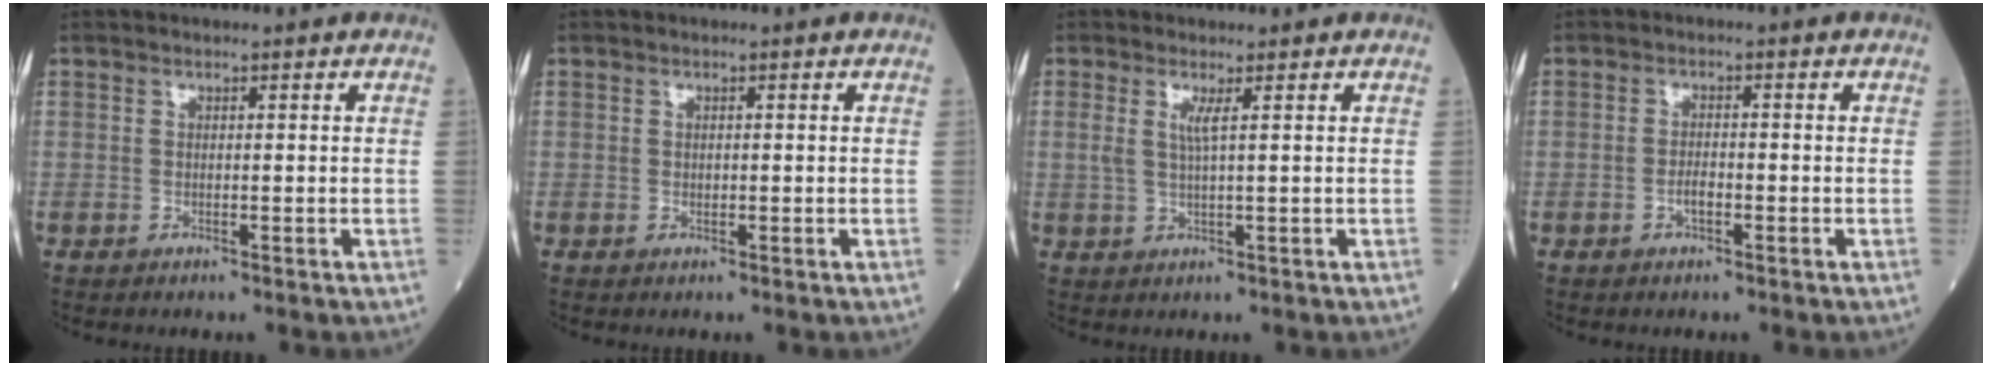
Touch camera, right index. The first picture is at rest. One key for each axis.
{"total": 0.0}
{"total": 2.2, "fx": 0.7, "fy": -0.2, "fz": 2.1, "tx": -0.048, "ty": 0.001, "tz": 0.015}
{"total": 1.7, "fx": -0.8, "fy": 0.6, "fz": 1.4, "tx": -0.028, "ty": 0.002, "tz": -0.015}